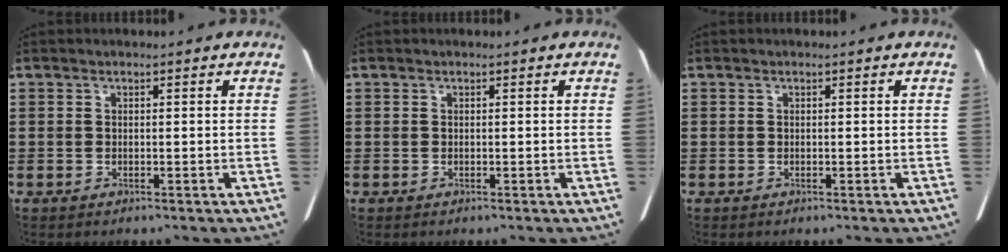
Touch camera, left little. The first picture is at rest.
{"total": 0.0}
{"total": 0.0}